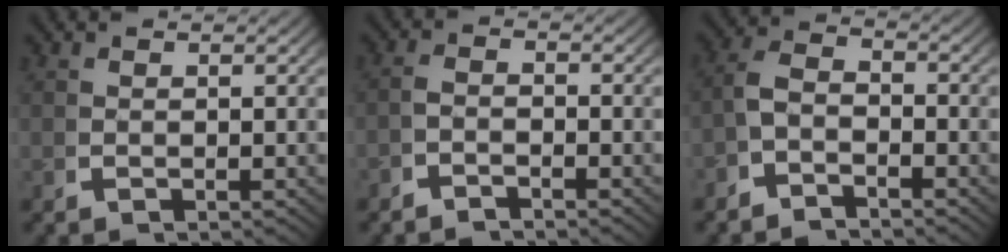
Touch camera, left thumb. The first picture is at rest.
{"total": 1.9, "force": [-1.7, 0.8, 0.4], "torque": [-0.004, -0.004, -0.034]}
{"total": 3.4, "force": [-1.7, 2.4, 1.8], "torque": [-0.035, -0.012, -0.034]}